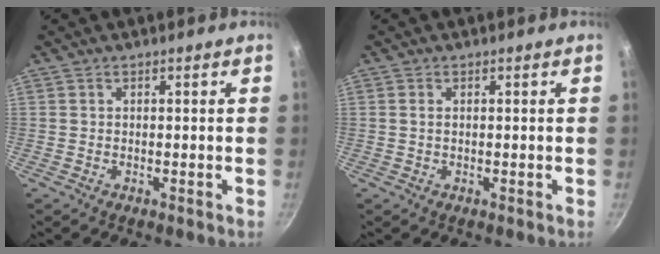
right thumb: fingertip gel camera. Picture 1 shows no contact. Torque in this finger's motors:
{"motor_torque": [-0.15, 0.12, -0.28, 0.41, -0.05]}